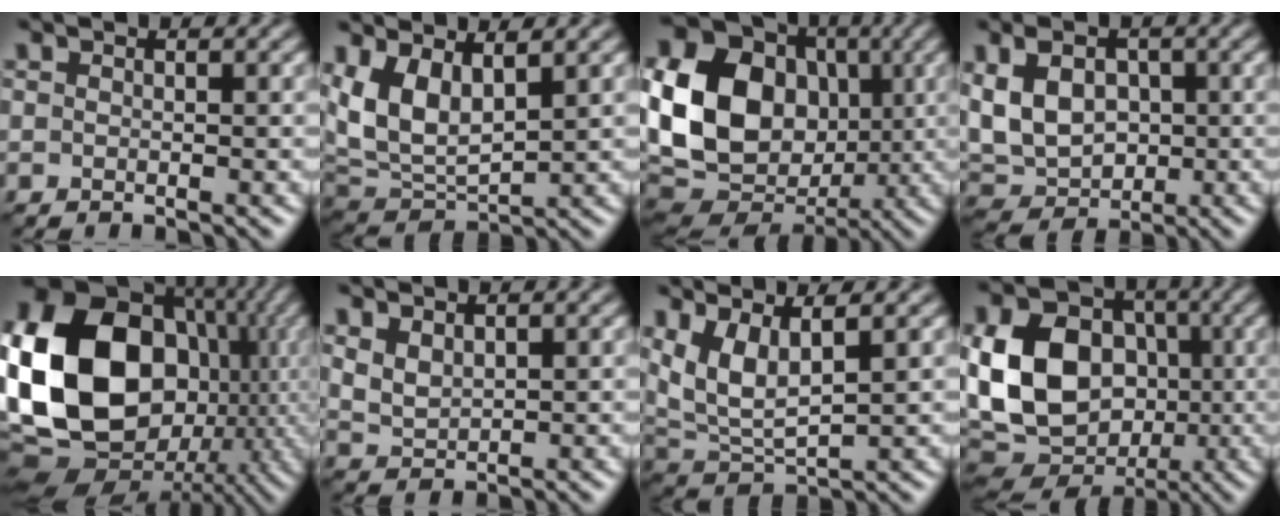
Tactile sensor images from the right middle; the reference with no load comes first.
{"total": 6.6, "force": [2.4, 3.4, 5.1], "torque": [-0.121, -0.006, 0.047]}
{"total": 17.6, "force": [0.8, 14.4, 10.2], "torque": [-0.223, 0.004, 0.007]}
{"total": 6.6, "force": [0.6, 4.8, 4.5], "torque": [-0.091, 0.005, 0.005]}
{"total": 20.8, "force": [0.5, 16.4, 12.9], "torque": [-0.283, 0.003, 0.011]}
{"total": 2.1, "force": [1.3, 1.1, 1.2], "torque": [-0.031, -0.003, 0.033]}
{"total": 4.8, "force": [2.2, 1.8, 3.9], "torque": [-0.096, -0.004, 0.054]}
{"total": 14.1, "force": [-0.8, 10.9, 8.8], "torque": [-0.199, -0.007, -0.017]}